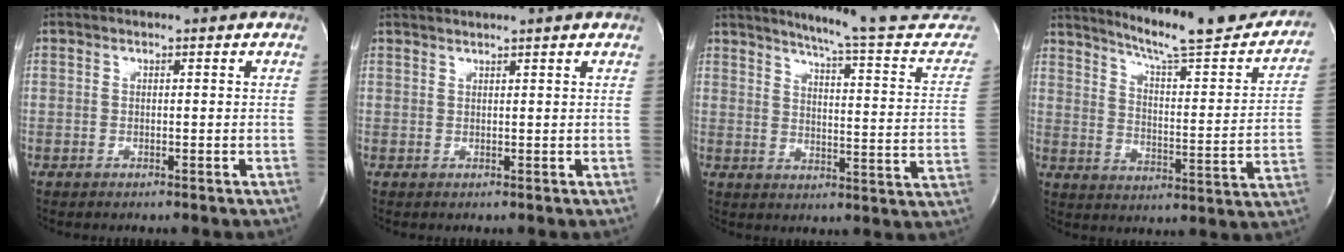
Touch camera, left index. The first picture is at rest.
{"total": 3.3, "force": [2.7, -0.9, 1.6], "torque": [-0.022, 0.021, 0.042]}
{"total": 19.2, "force": [17.8, 0.1, 7.2], "torque": [-0.095, -0.091, 0.209]}
{"total": 22.8, "force": [19.9, 1.8, 10.9], "torque": [-0.159, -0.063, 0.257]}